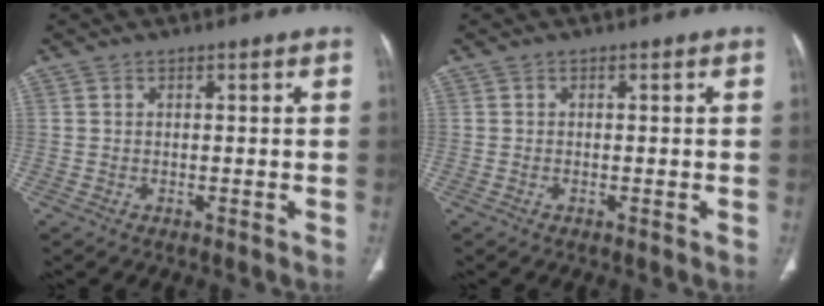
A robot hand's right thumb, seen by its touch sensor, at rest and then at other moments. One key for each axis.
{"total": 0.0}